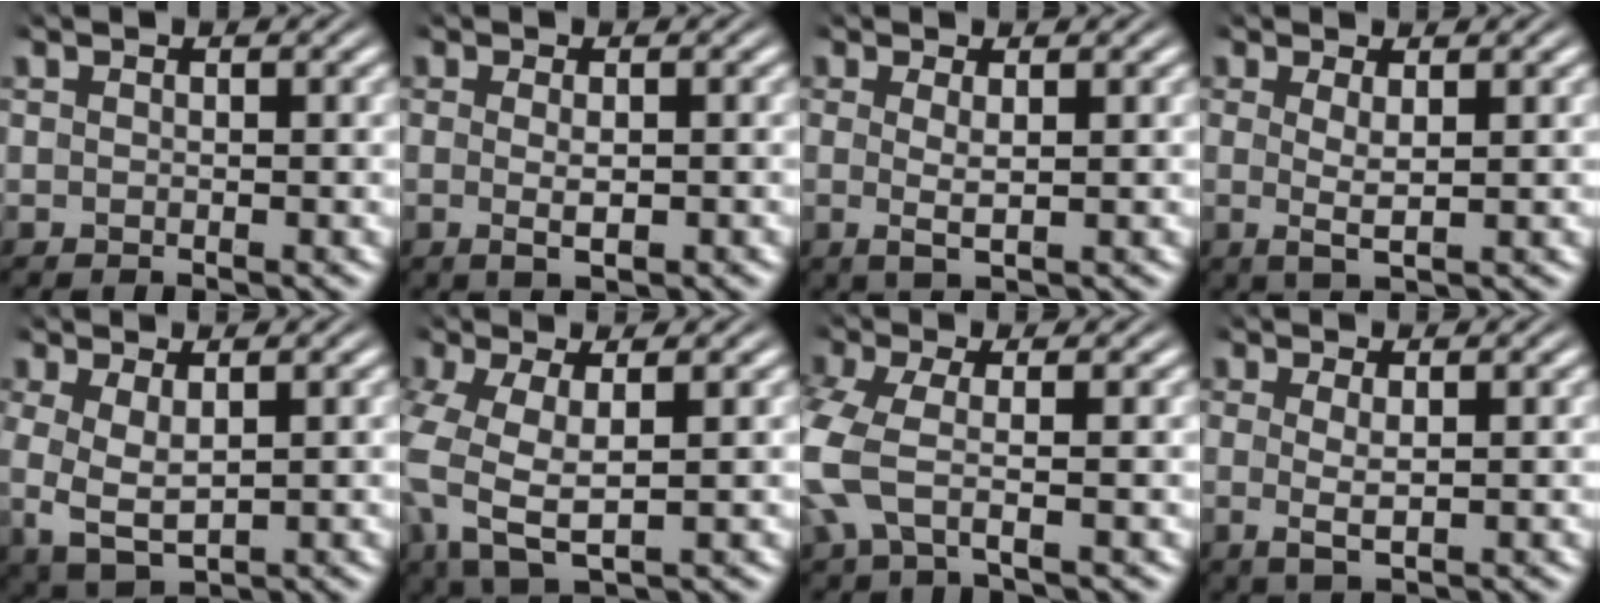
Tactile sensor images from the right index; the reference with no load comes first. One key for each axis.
{"total": 2.1, "fx": -0.6, "fy": 0.8, "fz": 1.8, "tx": -0.042, "ty": -0.010, "tz": -0.004}
{"total": 2.2, "fx": 0.0, "fy": 0.8, "fz": 2.0, "tx": -0.047, "ty": -0.013, "tz": 0.008}
{"total": 2.5, "fx": 0.1, "fy": 0.9, "fz": 2.3, "tx": -0.052, "ty": -0.013, "tz": 0.009}
{"total": 5.5, "fx": -0.5, "fy": 4.2, "fz": 3.5, "tx": -0.104, "ty": -0.025, "tz": 0.004}
{"total": 7.1, "fx": -0.8, "fy": 5.1, "fz": 4.9, "tx": -0.138, "ty": -0.029, "tz": -0.003}
{"total": 5.0, "fx": -0.8, "fy": 3.3, "fz": 3.7, "tx": -0.122, "ty": -0.025, "tz": -0.008}
{"total": 2.4, "fx": -0.1, "fy": 1.0, "fz": 2.2, "tx": -0.053, "ty": -0.014, "tz": 0.006}